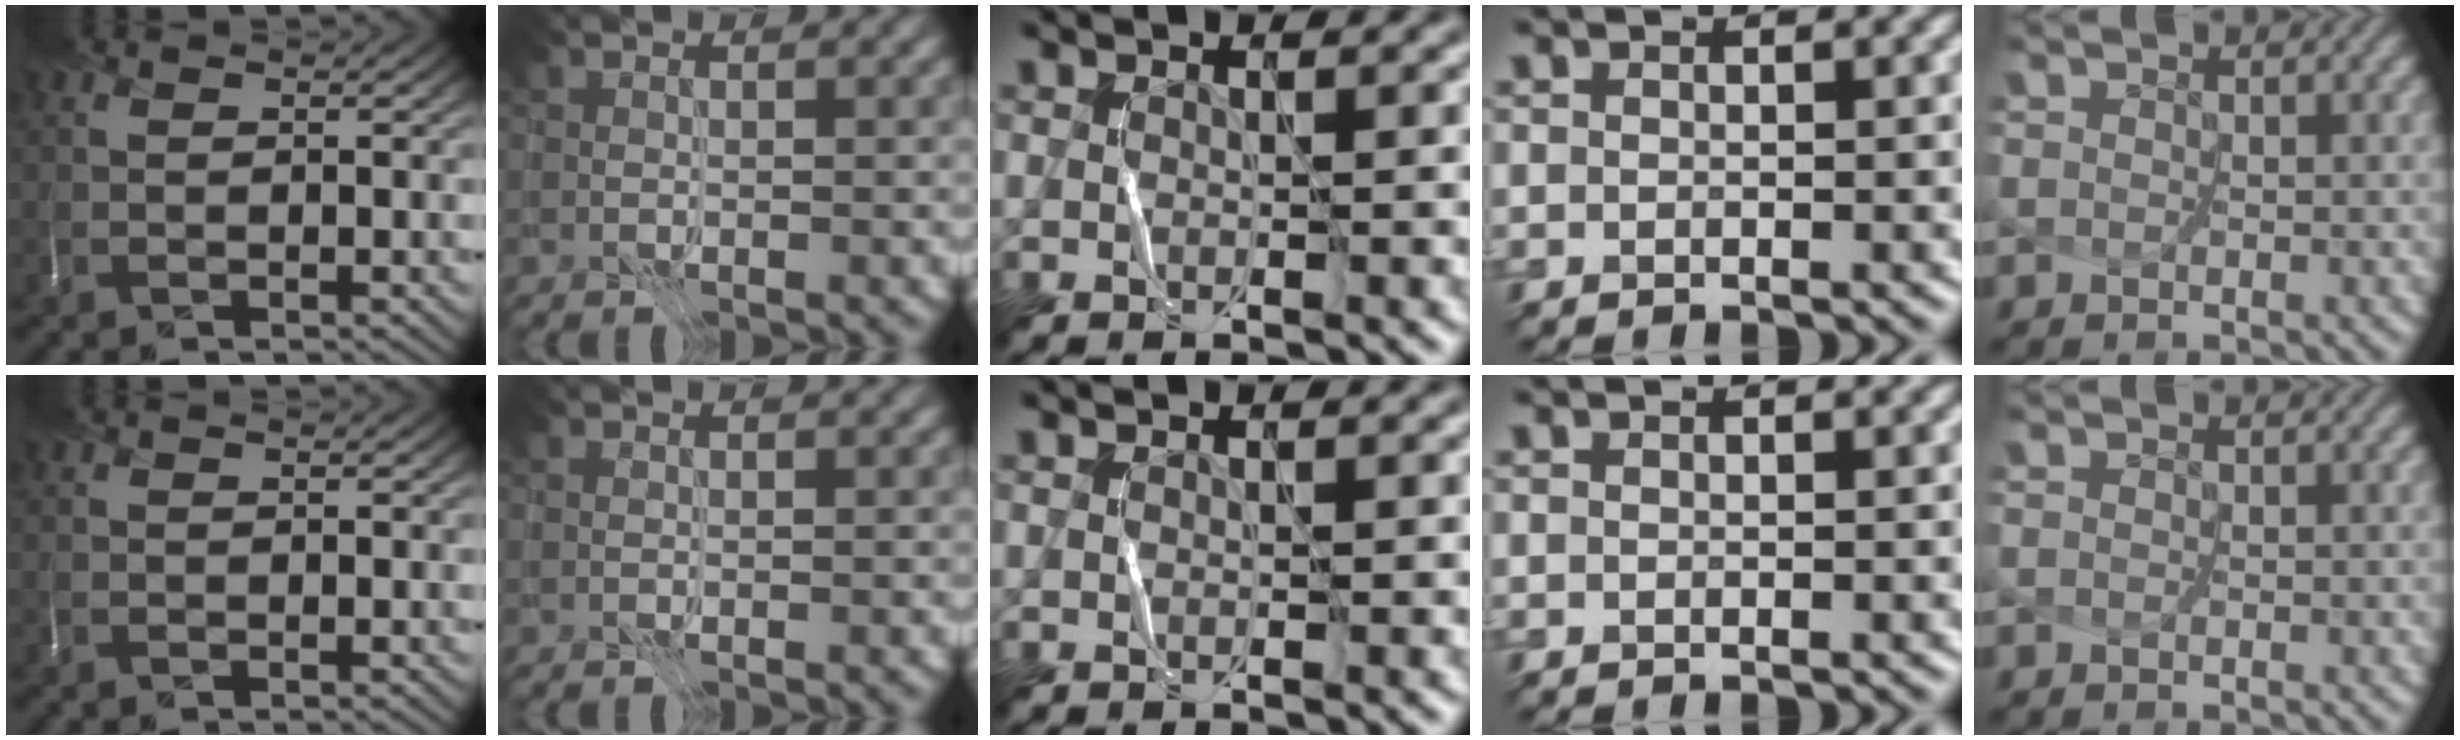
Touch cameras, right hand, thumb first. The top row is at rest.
{}